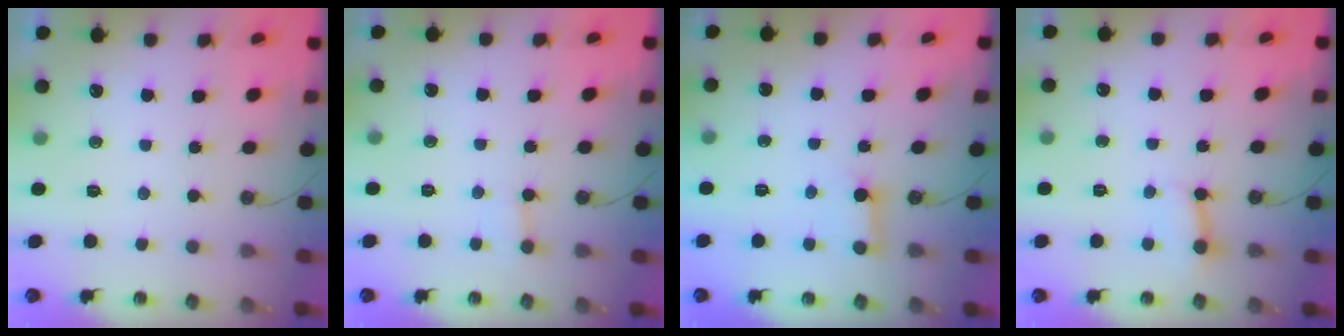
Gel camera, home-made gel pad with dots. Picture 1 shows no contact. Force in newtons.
{"total": 3.6, "press": 3.5, "slide": 0.3}
{"total": 3.0, "press": 3.0, "slide": 0.4}
{"total": 3.4, "press": 3.4, "slide": 0.3}